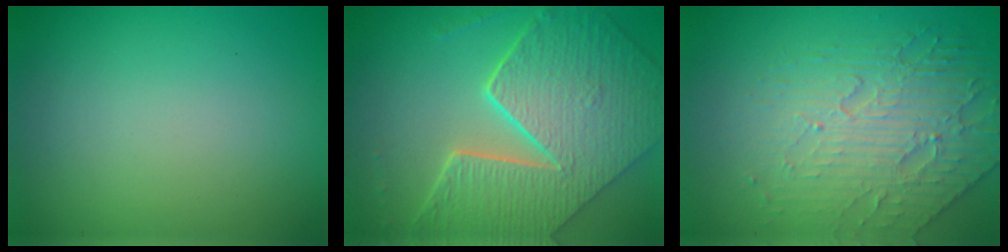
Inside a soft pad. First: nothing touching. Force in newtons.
{"total": 9.4, "press": 6.7, "slide": 6.6}
{"total": 4.7, "press": 4.2, "slide": 2.2}